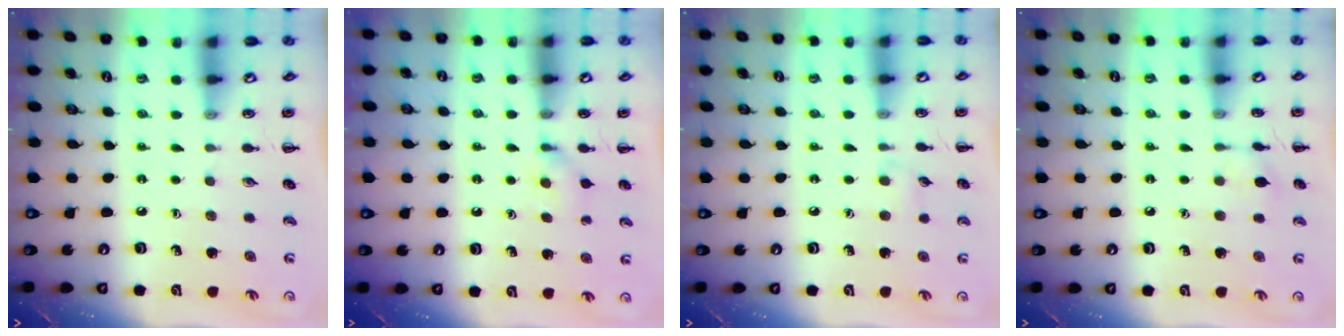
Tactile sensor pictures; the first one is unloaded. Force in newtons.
{"total": 5.3, "press": 5.0, "slide": 1.6}
{"total": 4.8, "press": 4.4, "slide": 1.7}
{"total": 6.5, "press": 6.1, "slide": 2.2}